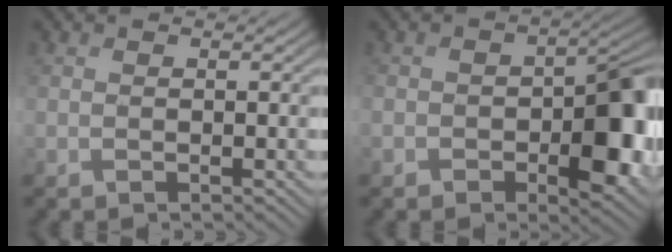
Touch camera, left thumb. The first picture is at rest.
{"total": 9.4, "force": [-2.2, 6.1, 6.7], "torque": [-0.087, -0.021, -0.031]}